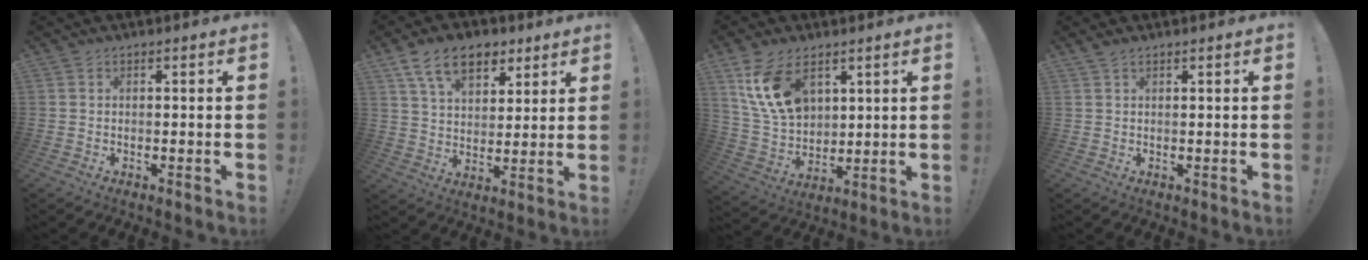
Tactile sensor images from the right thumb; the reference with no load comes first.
{"total": 14.2, "force": [8.0, 8.6, 8.1], "torque": [-0.121, -0.030, 0.146]}
{"total": 15.0, "force": [7.5, 9.3, 9.1], "torque": [-0.187, -0.028, 0.144]}
{"total": 1.0, "force": [0.8, 0.2, 0.5], "torque": [-0.010, 0.000, 0.015]}